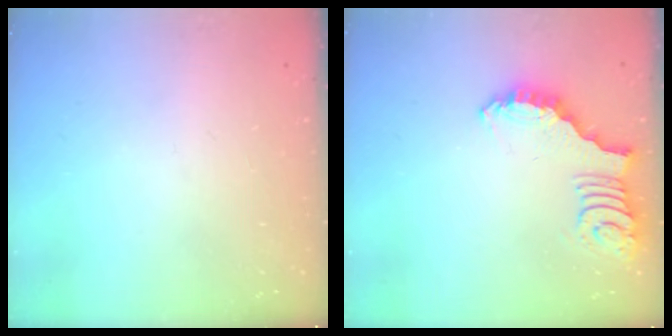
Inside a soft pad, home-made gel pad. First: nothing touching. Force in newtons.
{"total": 2.6, "press": 2.5, "slide": 0.5}